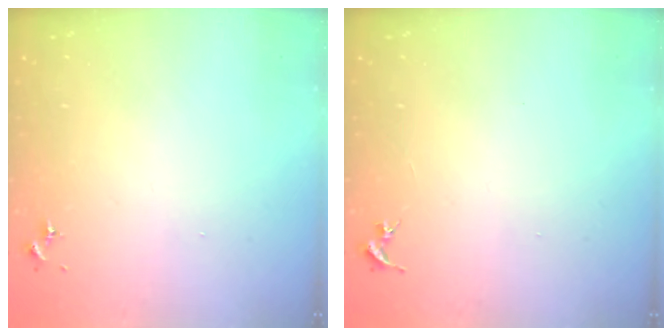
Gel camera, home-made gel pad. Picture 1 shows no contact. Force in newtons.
{"total": 0.0}